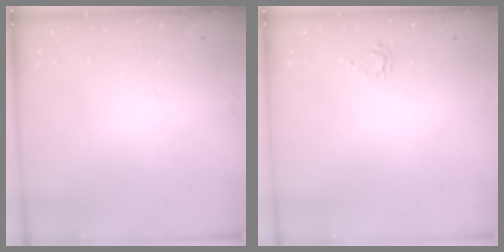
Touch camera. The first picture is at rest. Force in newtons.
{"total": 3.3, "press": 3.3, "slide": 0.3}